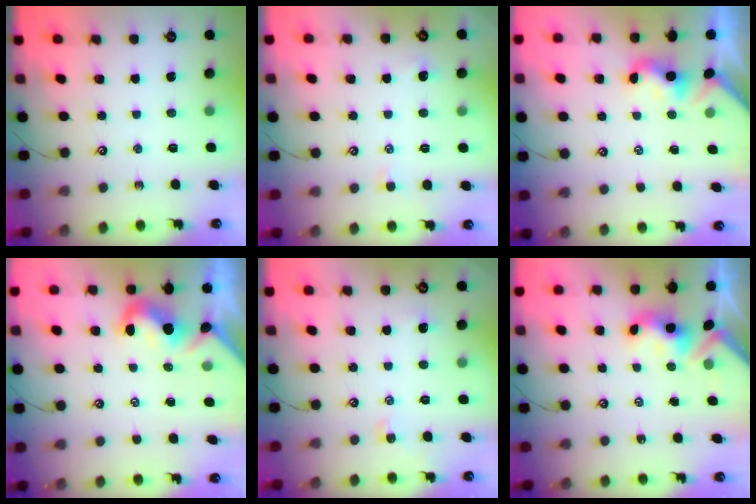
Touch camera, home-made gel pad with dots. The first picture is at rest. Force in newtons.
{"total": 1.8, "press": 1.7, "slide": 0.4}
{"total": 1.8, "press": 1.7, "slide": 0.5}
{"total": 1.9, "press": 1.8, "slide": 0.6}
{"total": 0.6, "press": 0.4, "slide": 0.4}
{"total": 3.2, "press": 3.1, "slide": 0.3}